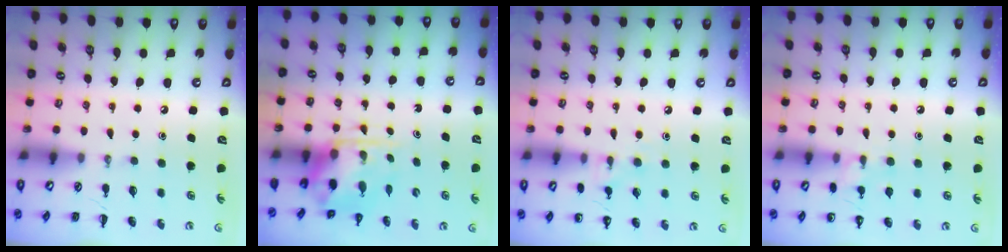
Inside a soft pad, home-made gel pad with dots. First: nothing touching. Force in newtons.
{"total": 5.5, "press": 5.4, "slide": 0.9}
{"total": 7.7, "press": 7.6, "slide": 1.4}
{"total": 8.7, "press": 8.5, "slide": 1.8}